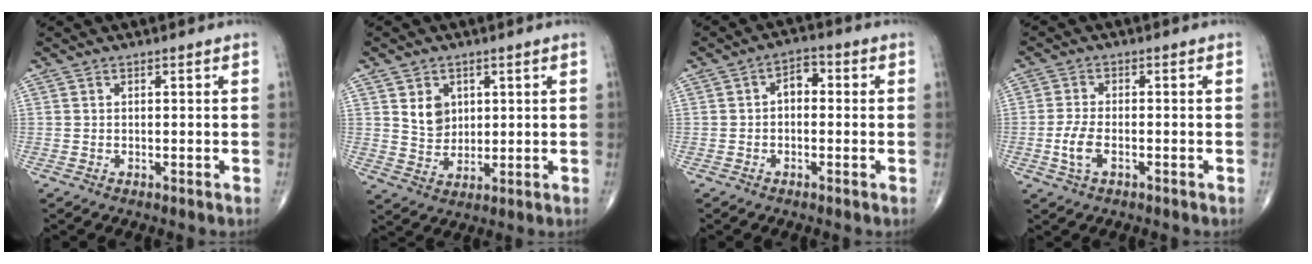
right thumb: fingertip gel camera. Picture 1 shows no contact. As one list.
[{"total": 5.8, "force": [2.0, 4.6, 2.9], "torque": [-0.028, -0.016, 0.042]}, {"total": 4.1, "force": [0.0, 2.6, 3.1], "torque": [-0.033, 0.015, -0.012]}, {"total": 4.3, "force": [-1.4, 2.1, 3.5], "torque": [-0.076, 0.008, -0.026]}]